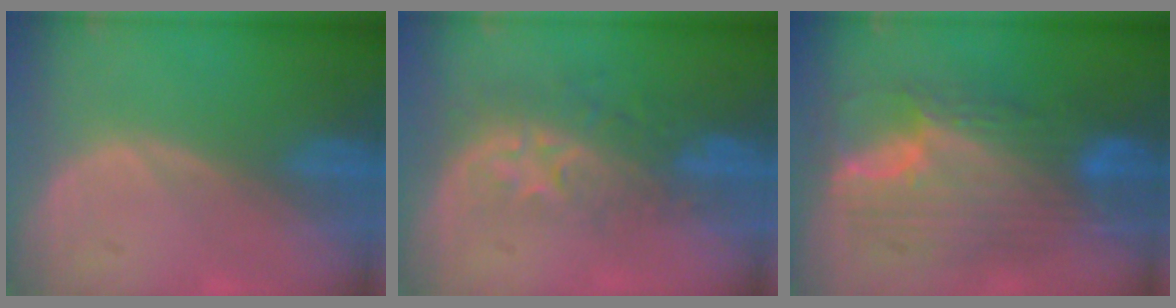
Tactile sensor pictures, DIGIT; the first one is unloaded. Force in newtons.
{"total": 8.7, "press": 7.2, "slide": 5.0}
{"total": 11.4, "press": 11.3, "slide": 0.9}